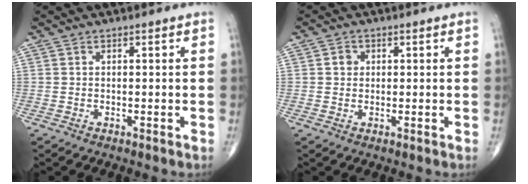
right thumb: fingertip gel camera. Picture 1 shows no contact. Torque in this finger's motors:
{"motor_torque": [0.06, 0.84, 0.49, 0.19, -0.01]}